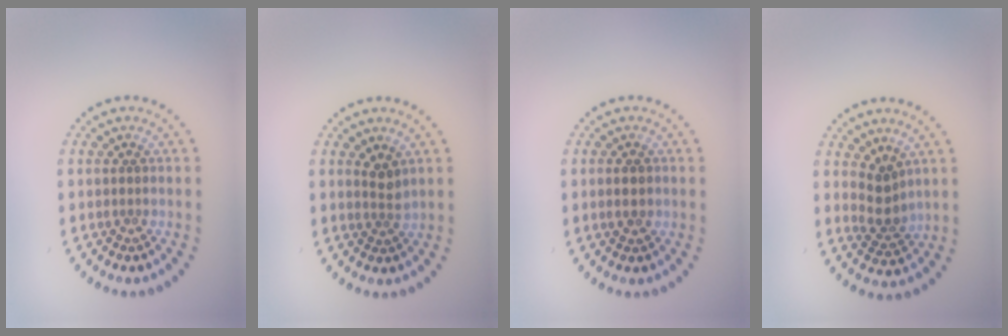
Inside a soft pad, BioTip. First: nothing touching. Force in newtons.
{"total": 1.6, "press": 1.1, "slide": 1.2}
{"total": 1.8, "press": 1.8, "slide": 0.1}
{"total": 2.4, "press": 2.0, "slide": 1.3}